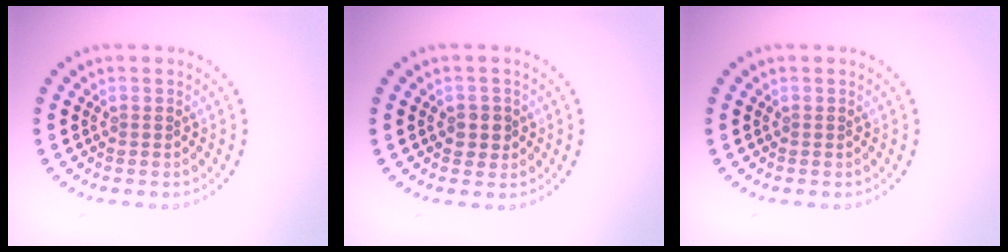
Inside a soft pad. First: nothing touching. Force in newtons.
{"total": 1.7, "press": 1.6, "slide": 0.6}
{"total": 0.0}